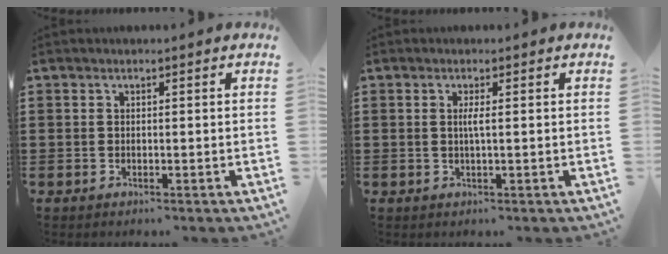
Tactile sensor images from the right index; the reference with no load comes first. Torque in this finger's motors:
{"motor_torque": [0.02, -0.01, 0.05, 0.04]}